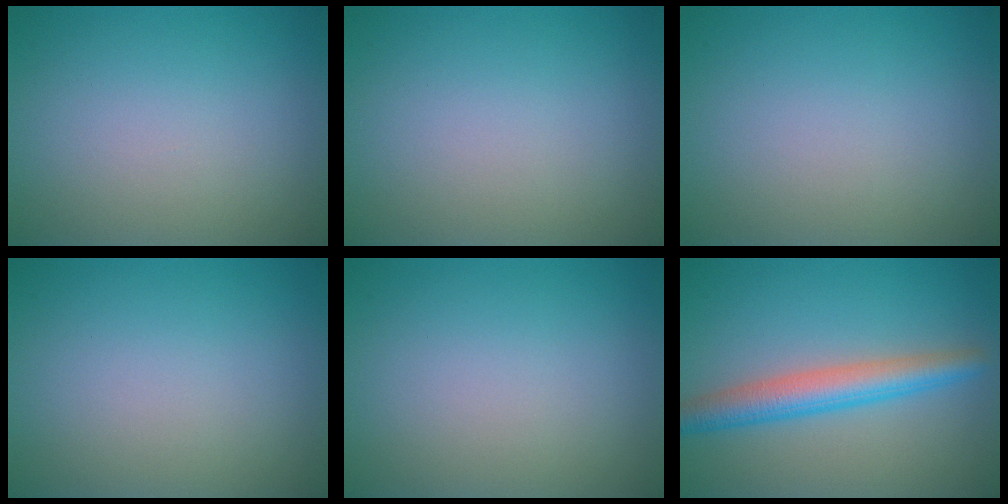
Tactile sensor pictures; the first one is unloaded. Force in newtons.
{"total": 0.0}
{"total": 0.0}
{"total": 0.0}
{"total": 0.0}
{"total": 4.4, "press": 4.4, "slide": 0.0}